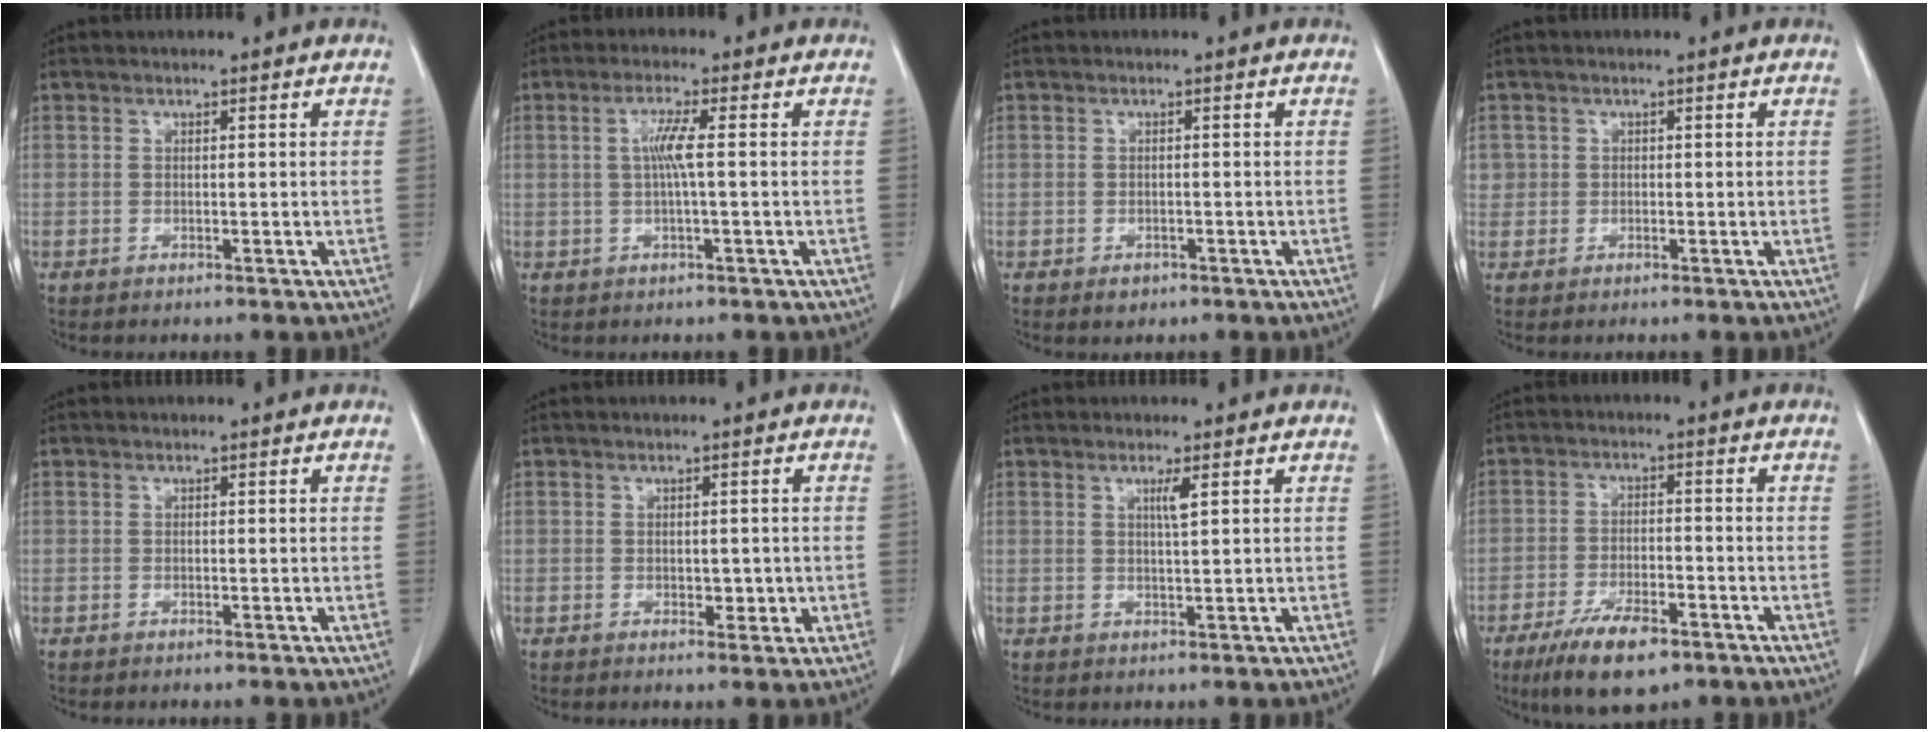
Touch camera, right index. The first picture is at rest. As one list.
[{"total": 3.8, "force": [0.3, 0.0, 3.8], "torque": [-0.076, 0.007, 0.007]}, {"total": 1.5, "force": [-0.8, 1.2, 0.4], "torque": [-0.005, 0.003, -0.004]}, {"total": 1.8, "force": [0.4, 1.8, 0.0], "torque": [0.019, 0.003, 0.002]}, {"total": 0.0}, {"total": 2.3, "force": [-0.2, 1.5, 1.8], "torque": [-0.018, 0.002, 0.004]}, {"total": 1.9, "force": [0.8, -0.3, 1.7], "torque": [-0.032, -0.004, 0.015]}, {"total": 9.0, "force": [-5.7, 3.0, 6.2], "torque": [-0.113, -0.010, -0.093]}]